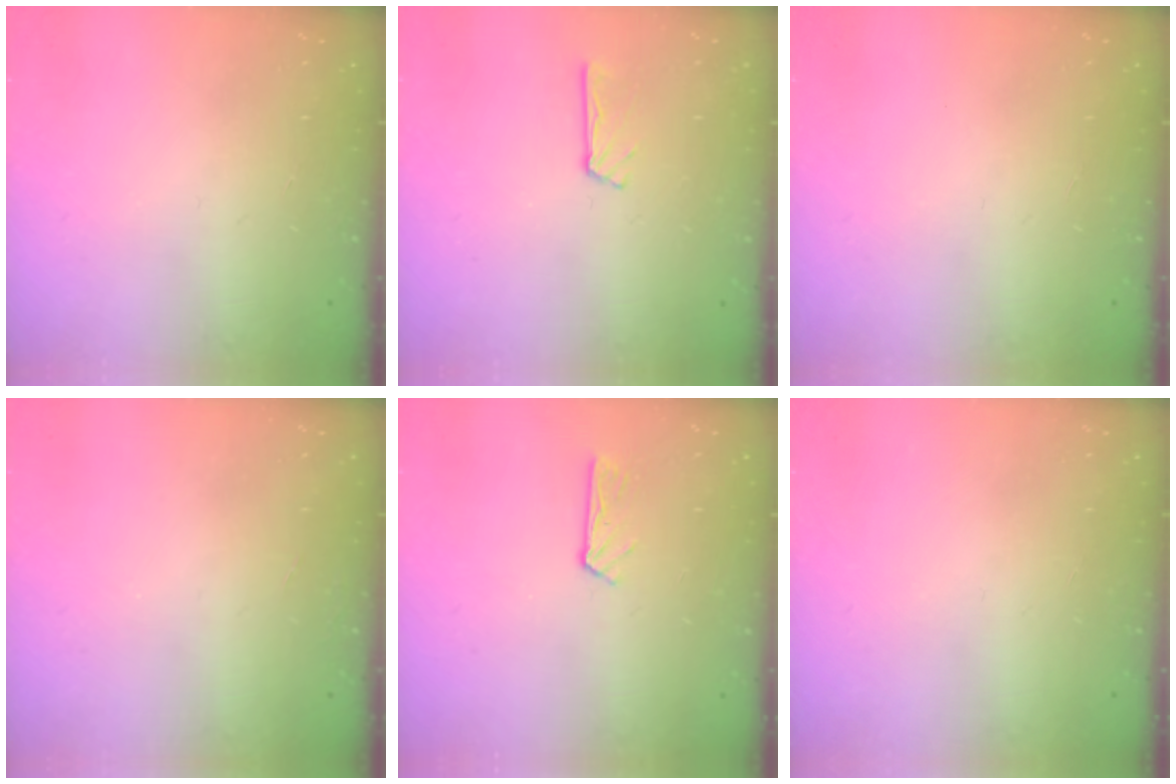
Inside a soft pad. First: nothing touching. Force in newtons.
{"total": 3.7, "press": 3.7, "slide": 0.4}
{"total": 0.0}
{"total": 0.0}
{"total": 3.8, "press": 3.7, "slide": 0.5}
{"total": 0.0}